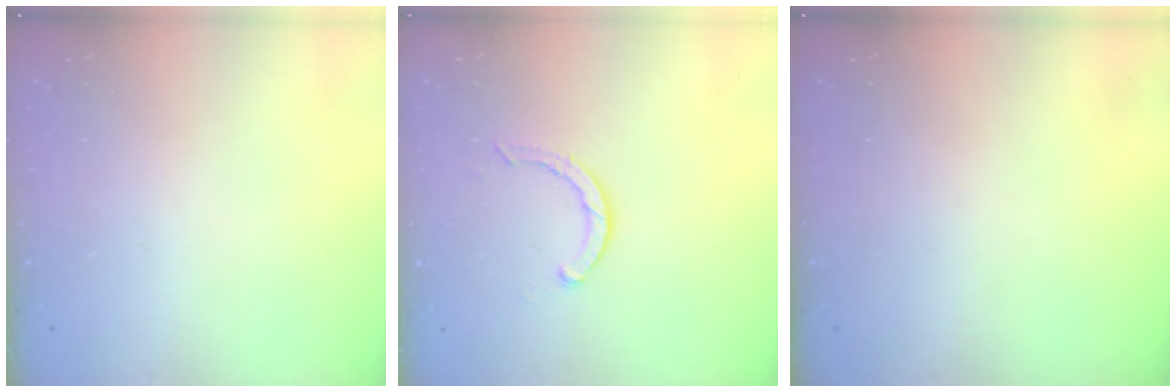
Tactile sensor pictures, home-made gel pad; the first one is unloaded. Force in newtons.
{"total": 2.6, "press": 2.5, "slide": 0.4}
{"total": 0.0}